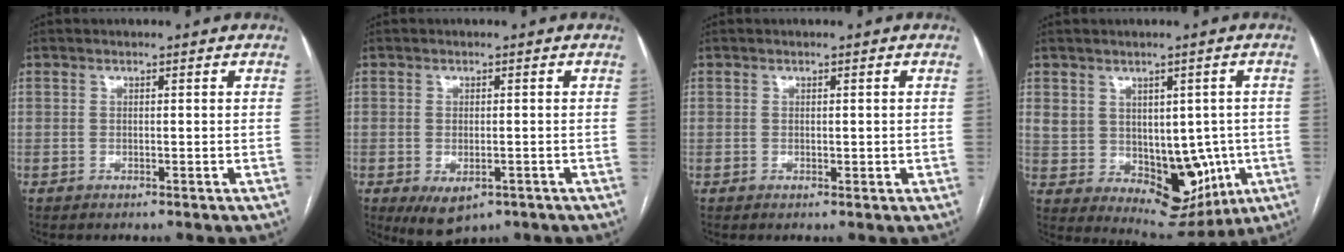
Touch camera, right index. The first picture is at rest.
{"total": 5.4, "force": [-2.6, 2.8, 3.8], "torque": [-0.064, -0.010, -0.028]}
{"total": 1.0, "force": [0.1, 0.7, 0.7], "torque": [-0.010, 0.001, 0.003]}
{"total": 12.4, "force": [-0.3, 10.2, 7.1], "torque": [-0.104, 0.029, 0.037]}